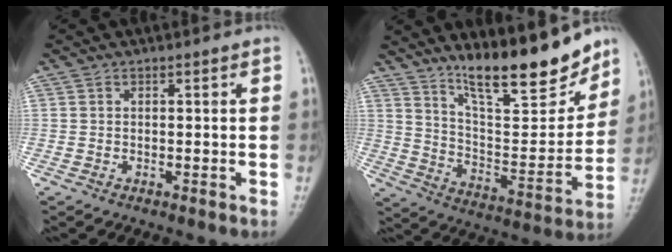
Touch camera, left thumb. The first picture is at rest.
{"total": 17.9, "force": [13.6, 4.8, 10.6], "torque": [-0.127, -0.084, 0.231]}